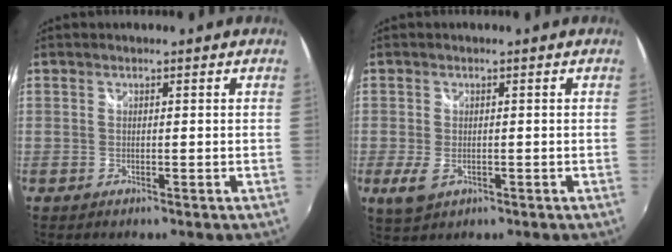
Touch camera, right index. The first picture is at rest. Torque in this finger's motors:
{"motor_torque": [0.40, -0.25, 0.24, 0.05]}